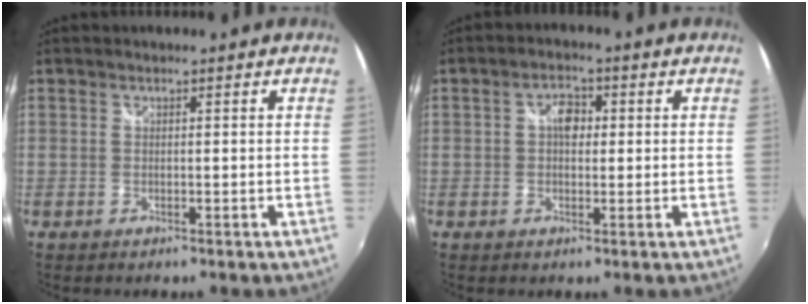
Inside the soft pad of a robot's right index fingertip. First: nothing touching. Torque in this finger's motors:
{"motor_torque": [0.51, 0.14, 0.03, 0.04]}